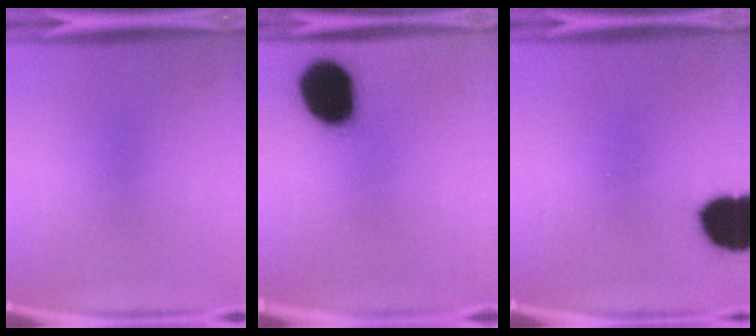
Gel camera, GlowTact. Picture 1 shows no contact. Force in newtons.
{"total": 19.3}
{"total": 14.1}